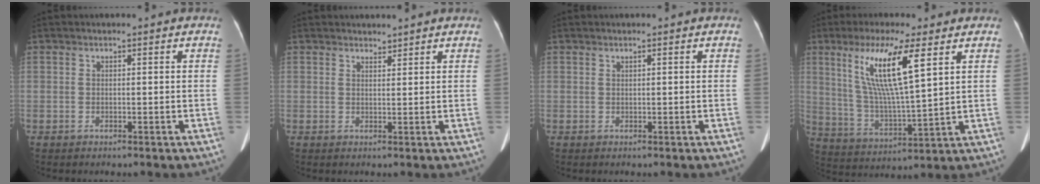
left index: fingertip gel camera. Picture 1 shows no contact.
{"total": 1.3, "force": [1.2, 0.1, 0.0], "torque": [-0.007, 0.005, 0.022]}
{"total": 0.0}
{"total": 12.7, "force": [5.5, 0.9, 11.4], "torque": [-0.235, -0.003, 0.106]}